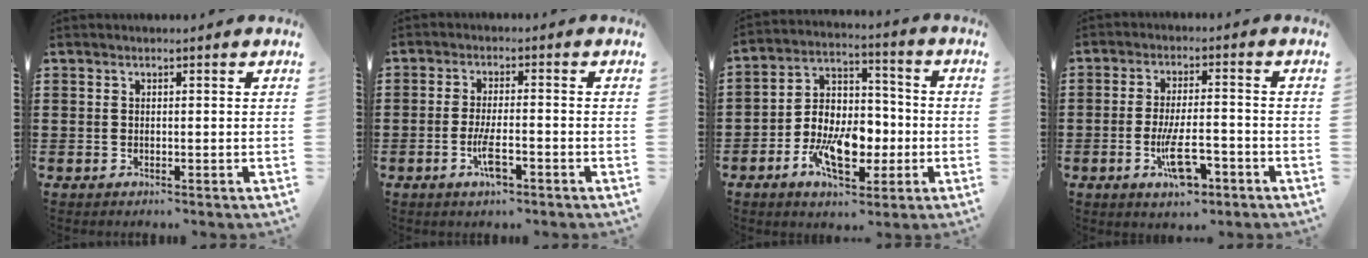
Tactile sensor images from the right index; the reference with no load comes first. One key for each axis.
{"total": 5.1, "fx": -2.2, "fy": 1.3, "fz": 4.4, "tx": -0.093, "ty": -0.004, "tz": -0.044}
{"total": 10.4, "fx": -3.5, "fy": 6.3, "fz": 7.5, "tx": -0.134, "ty": 0.008, "tz": -0.061}
{"total": 8.0, "fx": -3.4, "fy": 2.7, "fz": 6.7, "tx": -0.125, "ty": -0.002, "tz": -0.058}